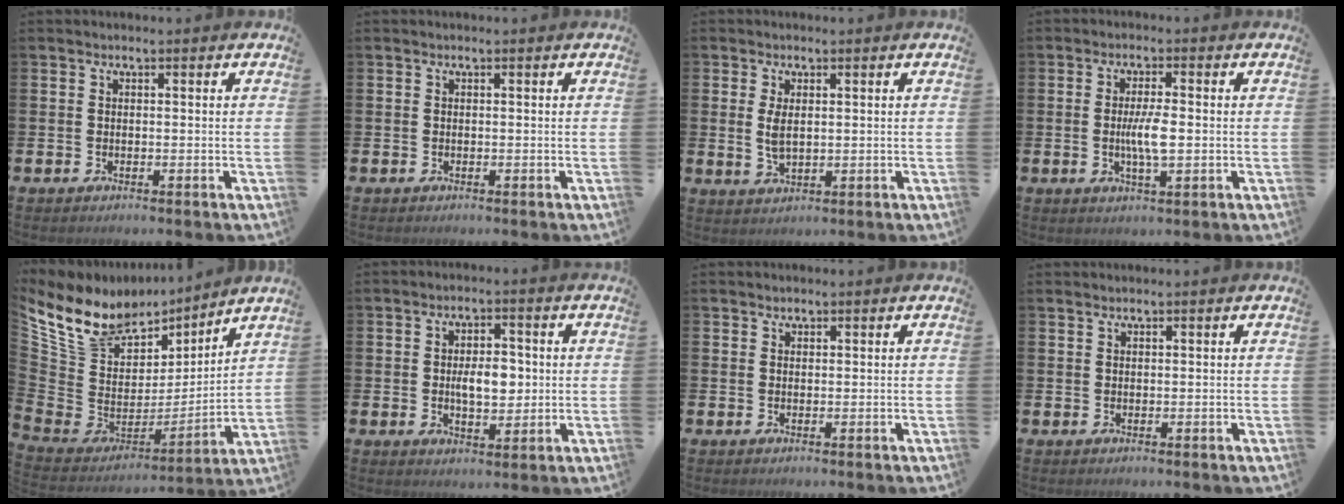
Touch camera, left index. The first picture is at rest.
{"total": 0.0}
{"total": 2.6, "force": [0.9, 1.2, 2.2], "torque": [-0.037, 0.000, 0.013]}
{"total": 4.2, "force": [-0.3, 1.0, 4.0], "torque": [-0.065, -0.002, -0.009]}
{"total": 10.3, "force": [8.5, 5.5, 2.2], "torque": [-0.109, -0.055, 0.160]}
{"total": 4.5, "force": [0.1, 2.6, 3.7], "torque": [-0.051, 0.000, -0.006]}
{"total": 0.8, "force": [0.7, 0.3, -0.1], "torque": [0.014, -0.003, 0.011]}
{"total": 0.7, "force": [0.7, 0.1, 0.0], "torque": [0.001, 0.000, 0.012]}